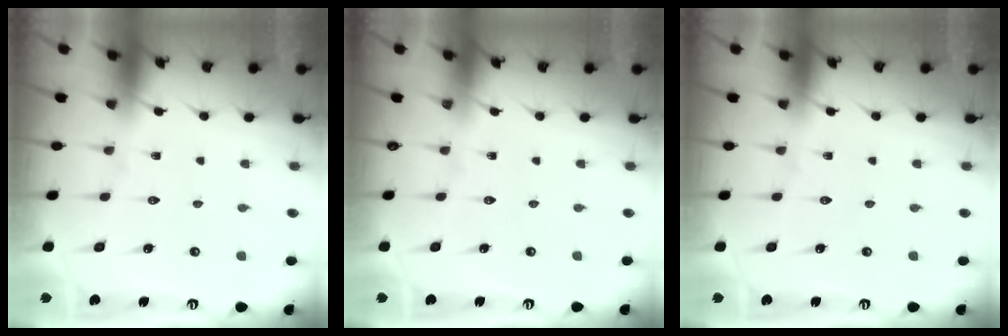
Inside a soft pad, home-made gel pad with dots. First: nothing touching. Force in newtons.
{"total": 0.0}
{"total": 0.0}